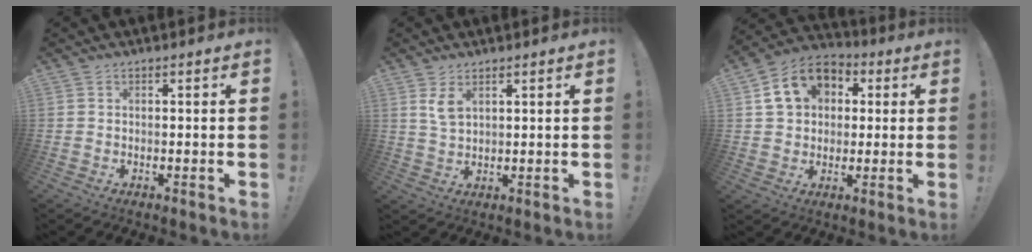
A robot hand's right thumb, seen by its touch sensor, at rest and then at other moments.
{"total": 4.1, "force": [2.3, 1.8, 2.9], "torque": [-0.046, -0.012, 0.041]}
{"total": 13.2, "force": [4.4, 10.4, 6.9], "torque": [-0.103, -0.001, 0.089]}